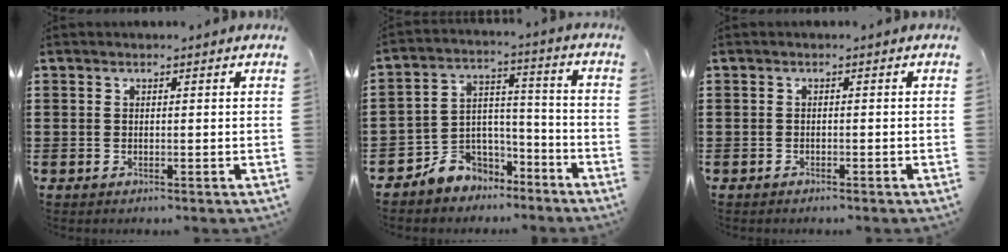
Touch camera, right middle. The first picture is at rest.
{"total": 6.2, "force": [-5.2, 3.4, -0.2], "torque": [-0.009, 0.016, -0.105]}
{"total": 0.7, "force": [-0.7, 0.2, 0.1], "torque": [-0.003, 0.001, -0.015]}